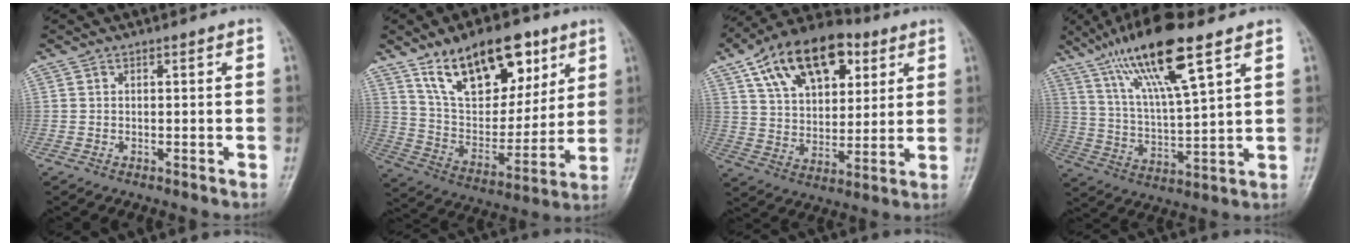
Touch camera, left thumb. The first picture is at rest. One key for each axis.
{"total": 20.9, "fx": 11.9, "fy": 10.7, "fz": 13.5, "tx": -0.166, "ty": -0.047, "tz": 0.212}
{"total": 19.7, "fx": 9.0, "fy": 11.7, "fz": 13.1, "tx": -0.181, "ty": -0.013, "tz": 0.151}
{"total": 16.8, "fx": 9.7, "fy": 3.3, "fz": 13.3, "tx": -0.243, "ty": -0.032, "tz": 0.187}